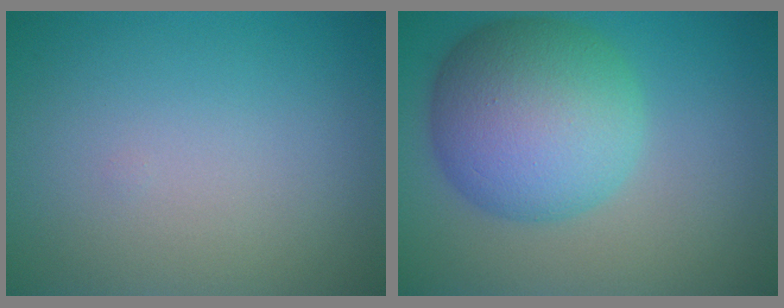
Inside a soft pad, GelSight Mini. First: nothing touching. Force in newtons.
{"total": 9.7, "press": 9.7, "slide": 0.1}